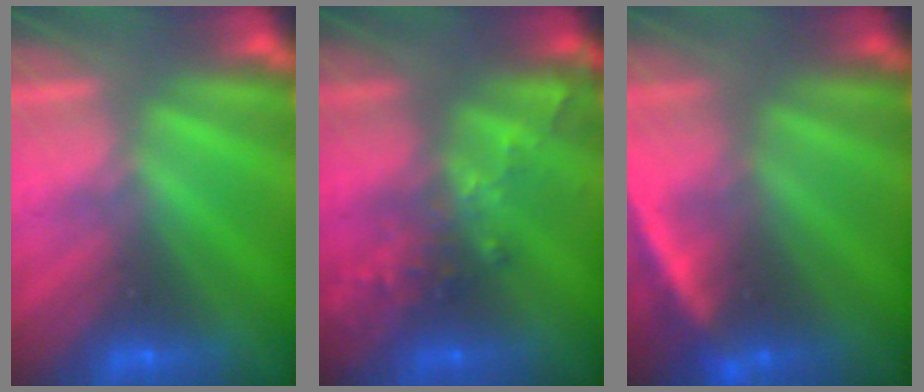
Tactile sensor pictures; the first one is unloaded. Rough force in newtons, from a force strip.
{"total": 2.7}
{"total": 2.2}